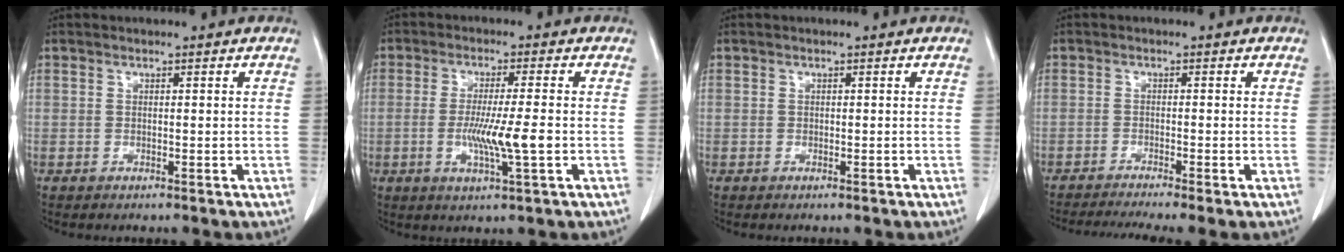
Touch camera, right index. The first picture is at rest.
{"total": 7.2, "force": [-1.4, -0.2, 7.0], "torque": [-0.127, -0.012, -0.025]}
{"total": 0.0}
{"total": 6.5, "force": [-5.2, -0.4, 3.8], "torque": [-0.062, -0.010, -0.085]}